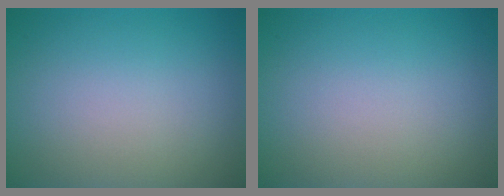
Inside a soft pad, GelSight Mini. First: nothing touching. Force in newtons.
{"total": 0.0}